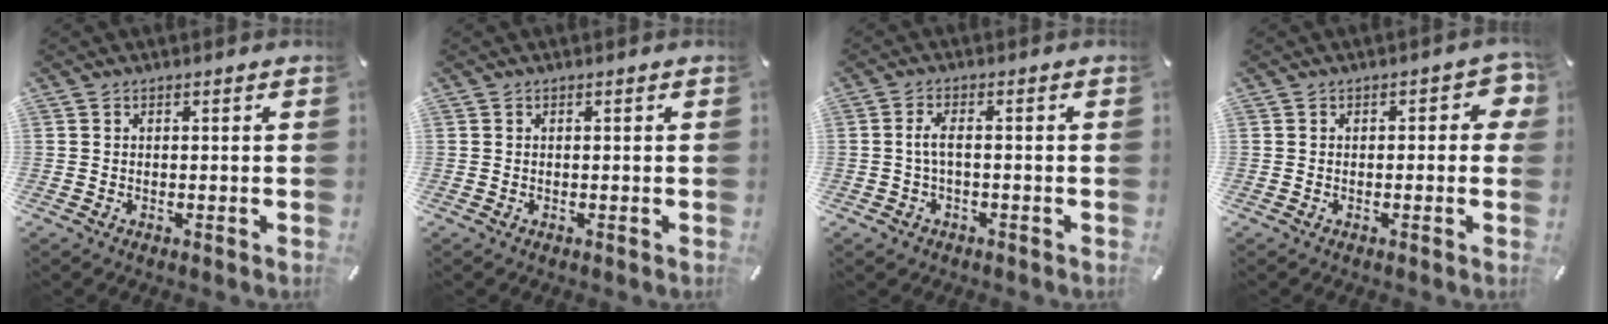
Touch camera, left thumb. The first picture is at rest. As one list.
[{"total": 0.0}, {"total": 3.6, "force": [-0.6, 1.7, 3.1], "torque": [-0.064, 0.005, -0.014]}, {"total": 4.2, "force": [0.3, 2.2, 3.6], "torque": [-0.045, 0.003, 0.000]}]